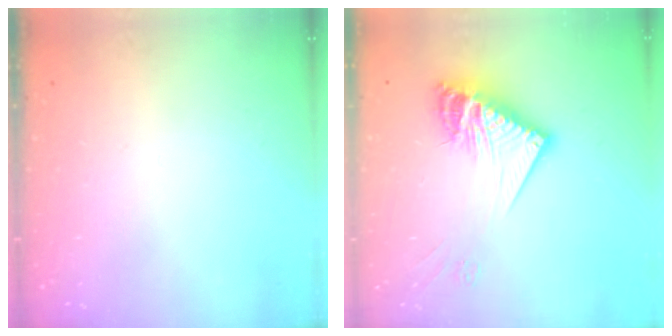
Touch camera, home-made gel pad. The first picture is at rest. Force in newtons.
{"total": 15.1, "press": 15.1, "slide": 1.2}